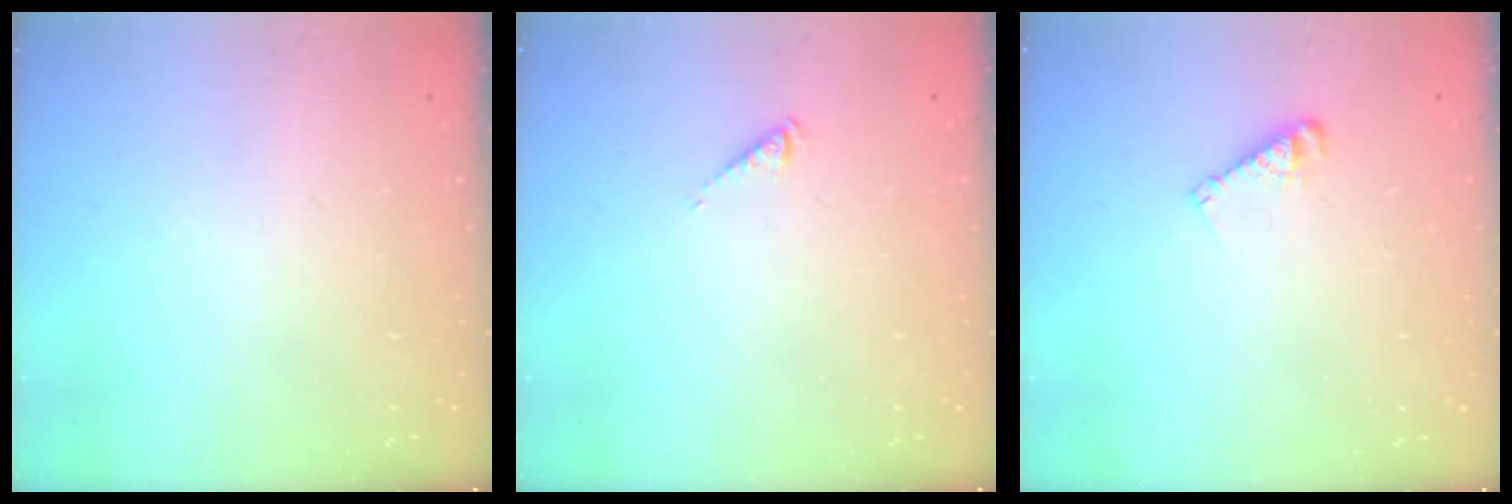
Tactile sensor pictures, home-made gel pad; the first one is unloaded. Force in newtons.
{"total": 0.7, "press": 0.7, "slide": 0.0}
{"total": 4.9, "press": 4.9, "slide": 0.3}